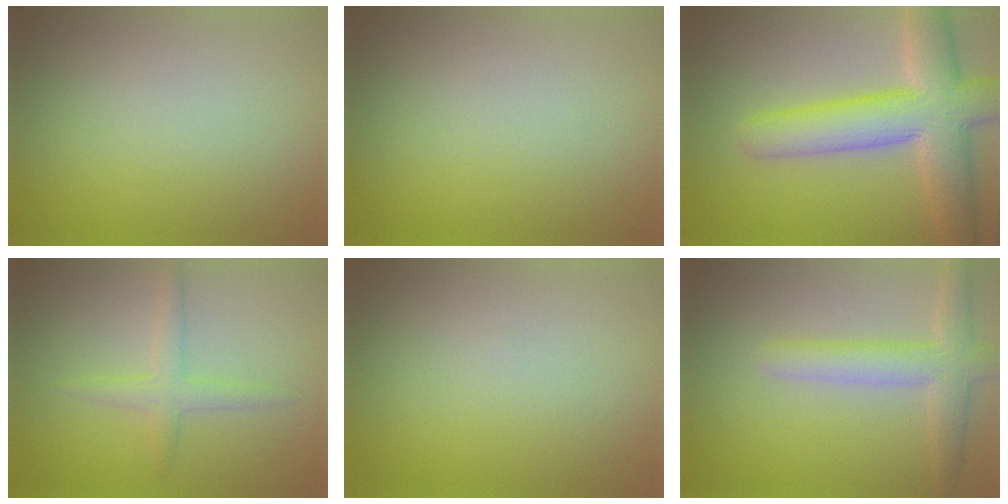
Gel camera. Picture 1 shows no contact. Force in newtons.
{"total": 0.0}
{"total": 9.1, "press": 9.1, "slide": 0.3}
{"total": 2.0, "press": 2.0, "slide": 0.1}
{"total": 0.0}
{"total": 4.1, "press": 4.1, "slide": 0.3}